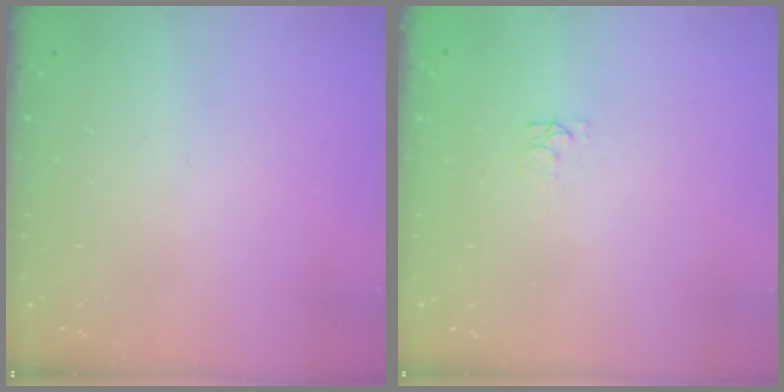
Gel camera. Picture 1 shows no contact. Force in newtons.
{"total": 3.4, "press": 3.4, "slide": 0.4}